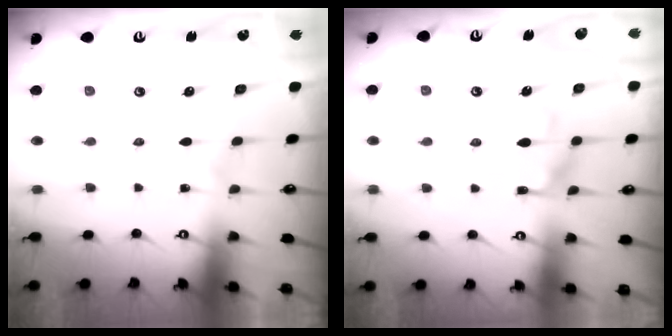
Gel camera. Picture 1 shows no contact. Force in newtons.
{"total": 8.5, "press": 8.4, "slide": 0.9}